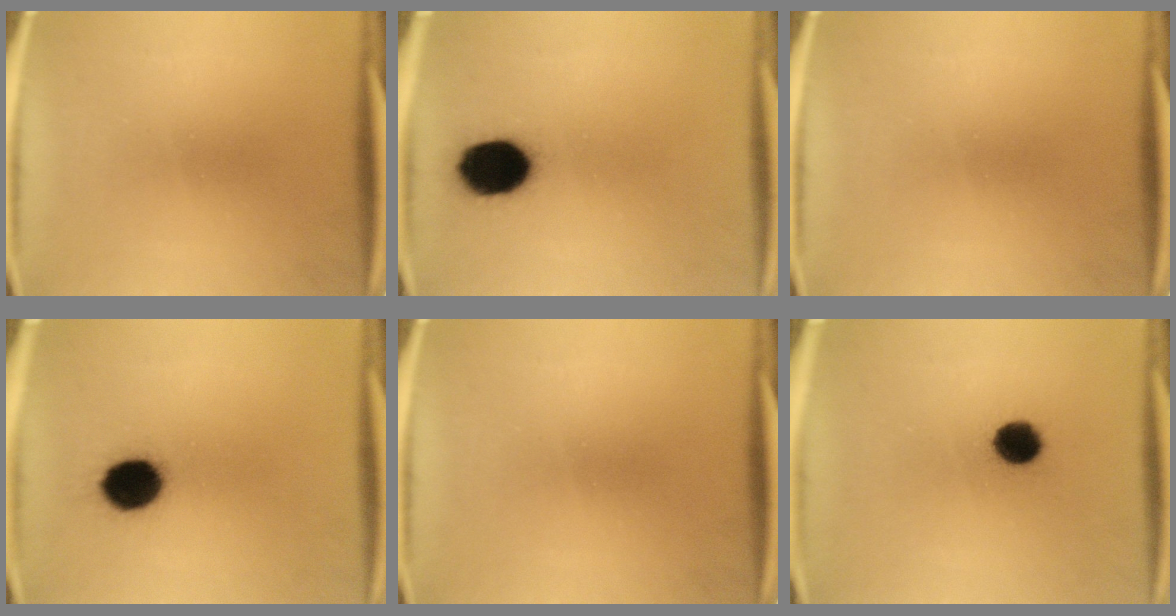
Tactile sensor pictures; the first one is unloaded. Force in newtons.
{"total": 12.7}
{"total": 0.0}
{"total": 10.2}
{"total": 0.0}
{"total": 7.2}